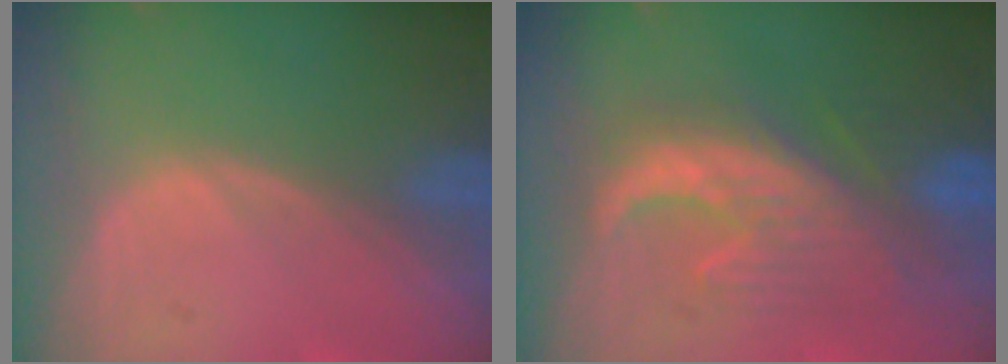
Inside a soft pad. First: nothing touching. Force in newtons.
{"total": 8.8, "press": 8.7, "slide": 0.5}